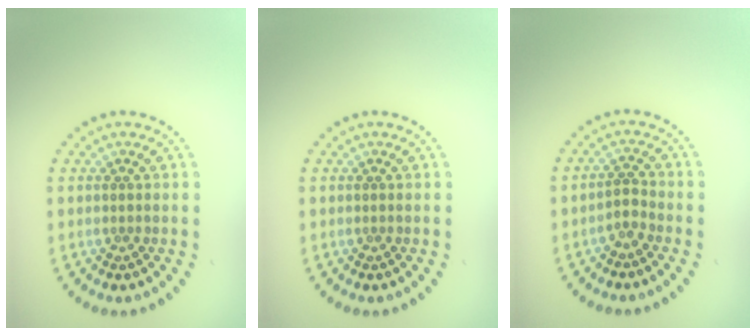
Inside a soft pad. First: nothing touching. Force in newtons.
{"total": 0.0}
{"total": 1.4, "press": 1.1, "slide": 0.9}